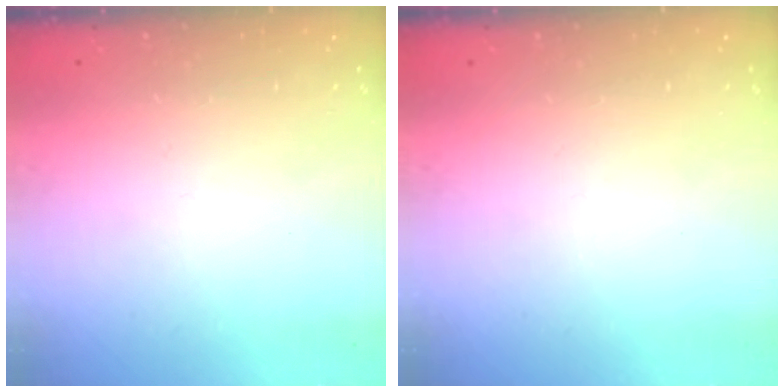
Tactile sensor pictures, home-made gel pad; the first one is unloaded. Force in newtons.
{"total": 0.0}